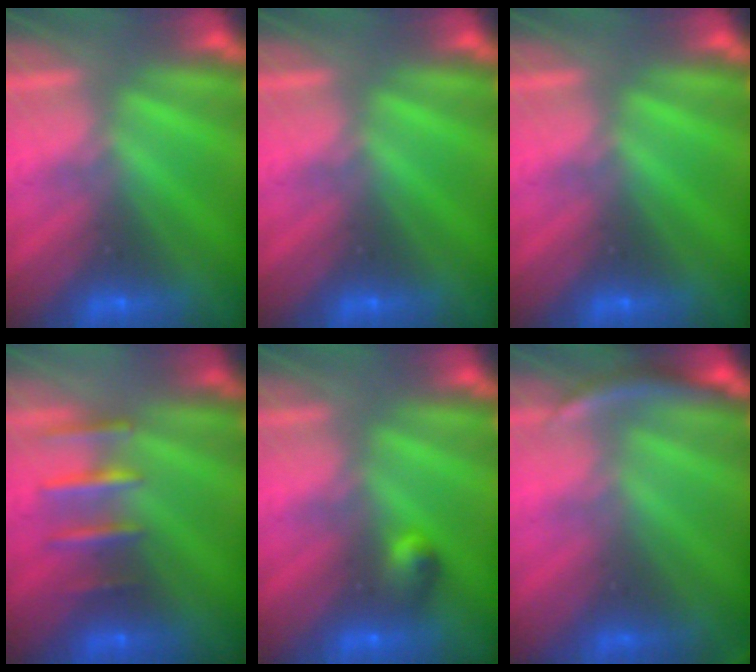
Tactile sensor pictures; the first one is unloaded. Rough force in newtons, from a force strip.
{"total": 0.0}
{"total": 0.0}
{"total": 2.5}
{"total": 2.7}
{"total": 2.9}